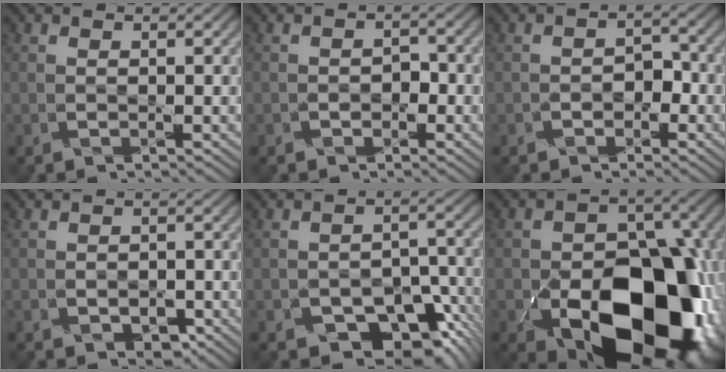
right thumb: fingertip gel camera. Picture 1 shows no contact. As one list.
[{"total": 1.8, "force": [-0.9, 1.4, 0.7], "torque": [0.003, 0.001, -0.016]}, {"total": 2.4, "force": [-1.4, 1.7, 1.0], "torque": [0.001, 0.006, -0.024]}, {"total": 2.0, "force": [-1.1, 1.4, 0.9], "torque": [-0.016, -0.008, -0.016]}, {"total": 10.5, "force": [-6.7, 6.1, 5.3], "torque": [-0.065, -0.006, -0.095]}, {"total": 19.3, "force": [-7.9, 12.5, 12.5], "torque": [-0.166, -0.016, -0.112]}]